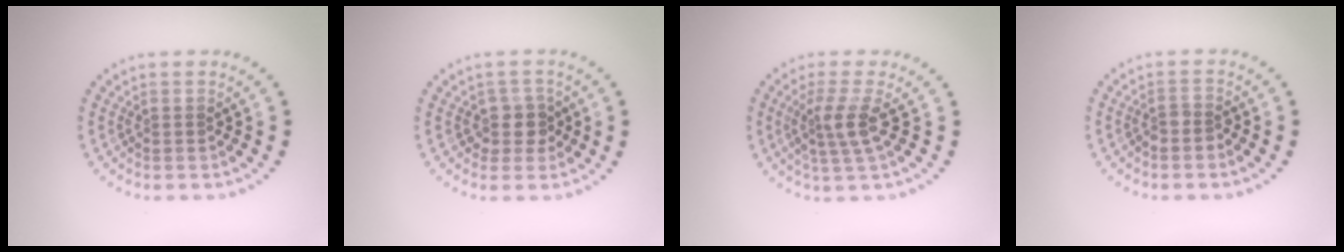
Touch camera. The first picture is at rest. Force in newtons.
{"total": 2.2, "press": 1.8, "slide": 1.2}
{"total": 2.8, "press": 2.2, "slide": 1.7}
{"total": 1.5, "press": 1.1, "slide": 0.9}